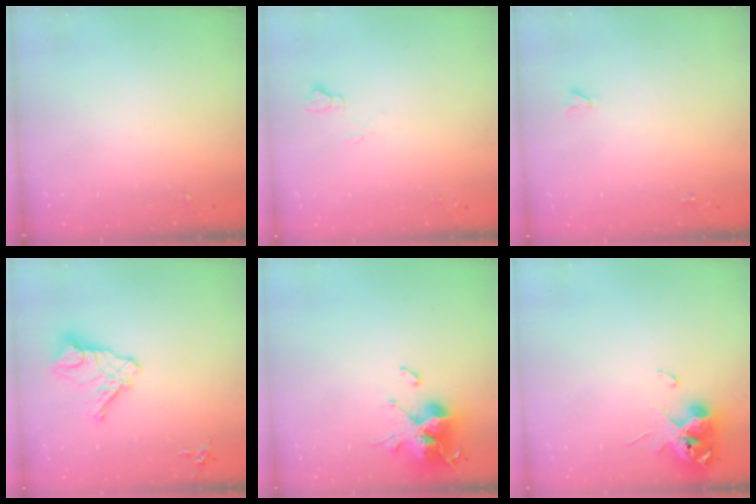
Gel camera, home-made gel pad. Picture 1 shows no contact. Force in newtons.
{"total": 5.0, "press": 5.0, "slide": 0.6}
{"total": 1.8, "press": 1.8, "slide": 0.1}
{"total": 12.0, "press": 11.9, "slide": 1.1}
{"total": 15.3, "press": 15.1, "slide": 2.4}
{"total": 11.2, "press": 11.2, "slide": 1.3}